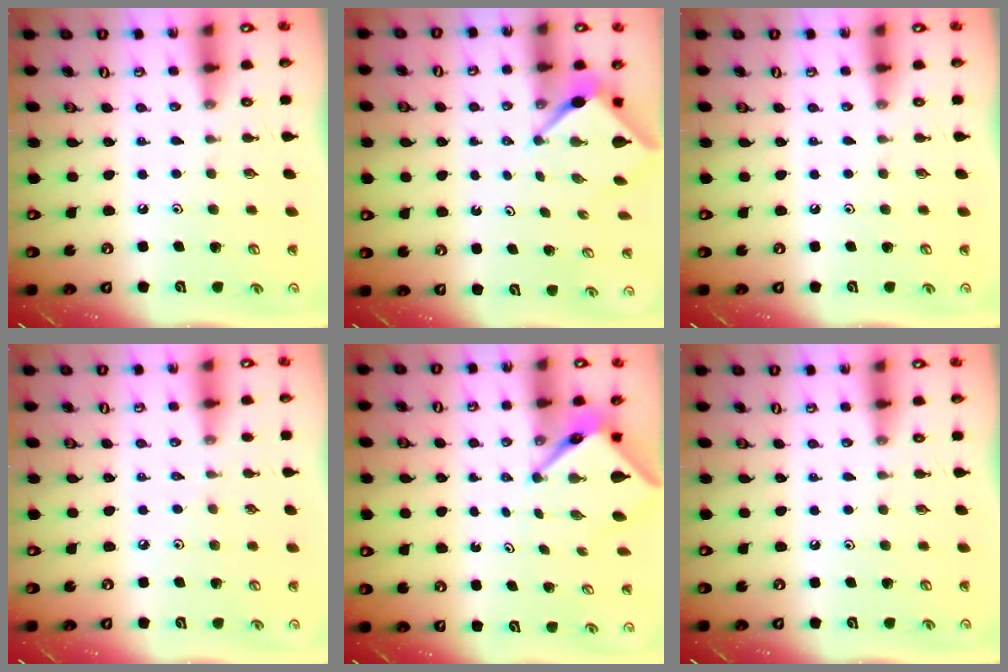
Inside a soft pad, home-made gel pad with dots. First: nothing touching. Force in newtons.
{"total": 2.9, "press": 2.9, "slide": 0.1}
{"total": 0.0}
{"total": 2.2, "press": 2.1, "slide": 0.5}
{"total": 4.3, "press": 4.3, "slide": 0.2}
{"total": 0.0}